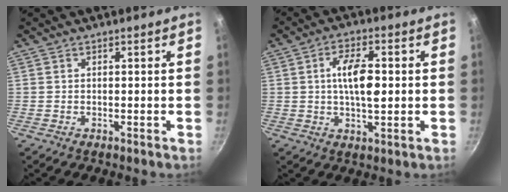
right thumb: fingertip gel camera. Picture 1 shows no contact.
{"total": 8.6, "force": [0.8, 3.7, 7.7], "torque": [-0.129, 0.002, 0.011]}